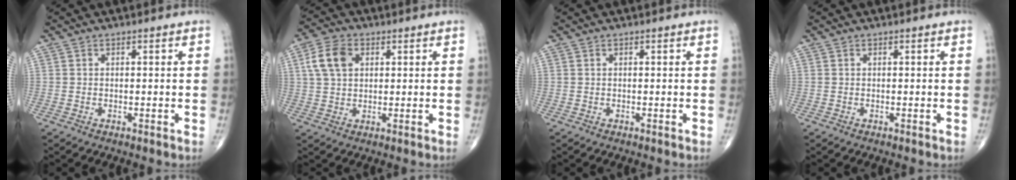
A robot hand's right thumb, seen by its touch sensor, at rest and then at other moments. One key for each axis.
{"total": 7.3, "fx": 2.2, "fy": 5.0, "fz": 4.8, "tx": -0.088, "ty": 0.007, "tz": 0.039}
{"total": 0.0}
{"total": 0.0}